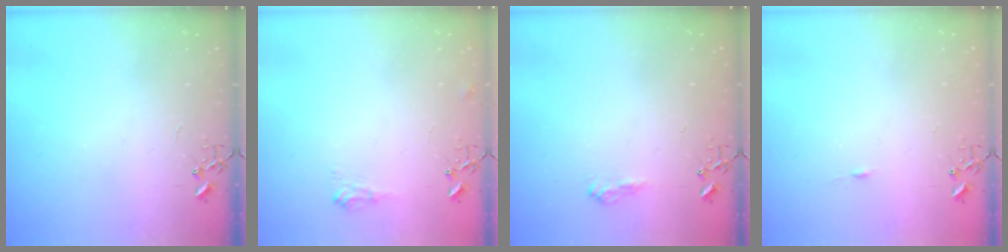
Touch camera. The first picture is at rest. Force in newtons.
{"total": 7.3, "press": 7.3, "slide": 1.0}
{"total": 8.8, "press": 8.8, "slide": 0.8}
{"total": 3.3, "press": 3.3, "slide": 0.4}